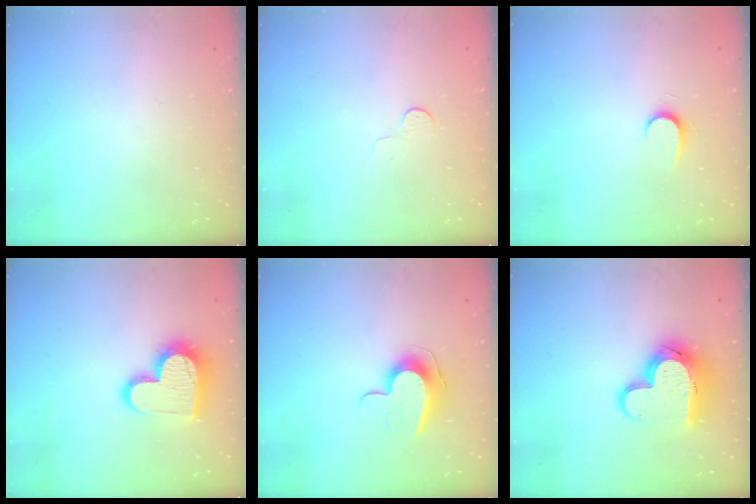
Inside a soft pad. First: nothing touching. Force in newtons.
{"total": 3.4, "press": 3.4, "slide": 0.4}
{"total": 5.9, "press": 5.9, "slide": 0.6}
{"total": 14.8, "press": 14.8, "slide": 0.7}
{"total": 9.7, "press": 9.6, "slide": 0.8}
{"total": 14.8, "press": 14.7, "slide": 1.3}